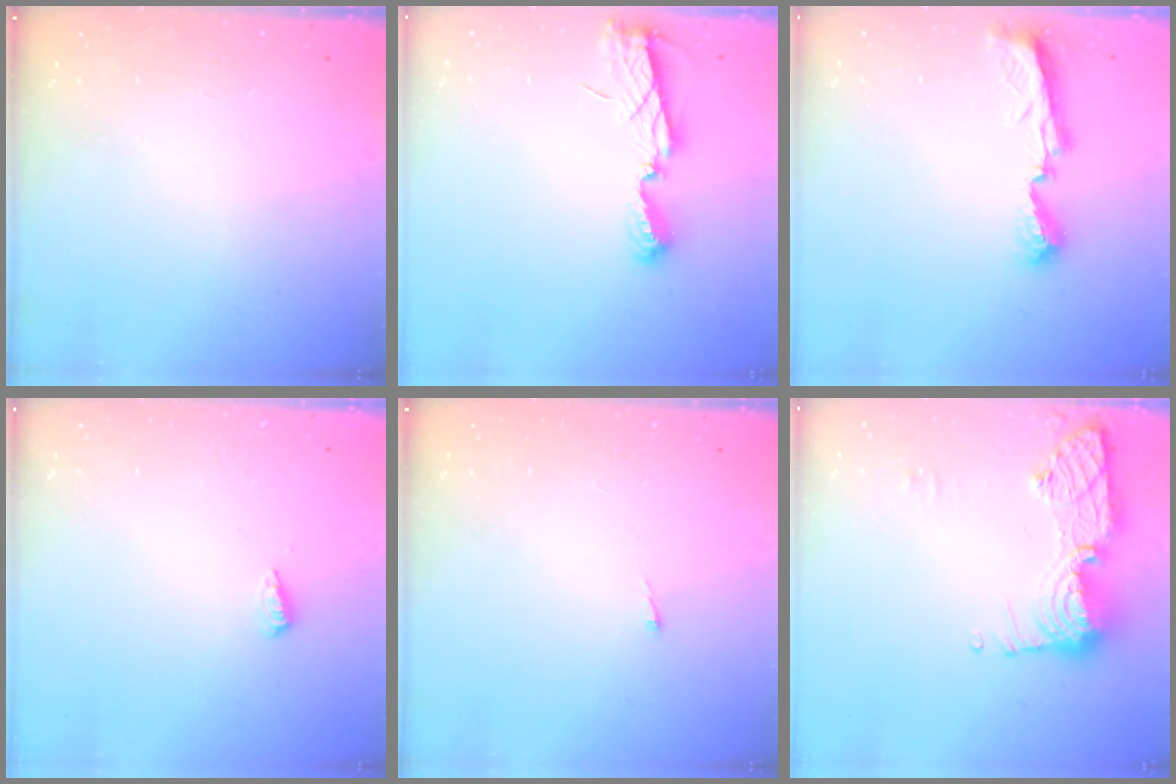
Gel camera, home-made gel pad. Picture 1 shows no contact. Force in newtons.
{"total": 6.2, "press": 6.2, "slide": 0.2}
{"total": 8.0, "press": 8.0, "slide": 0.4}
{"total": 4.9, "press": 4.8, "slide": 1.2}
{"total": 2.7, "press": 2.7, "slide": 0.4}
{"total": 13.4, "press": 13.4, "slide": 1.3}